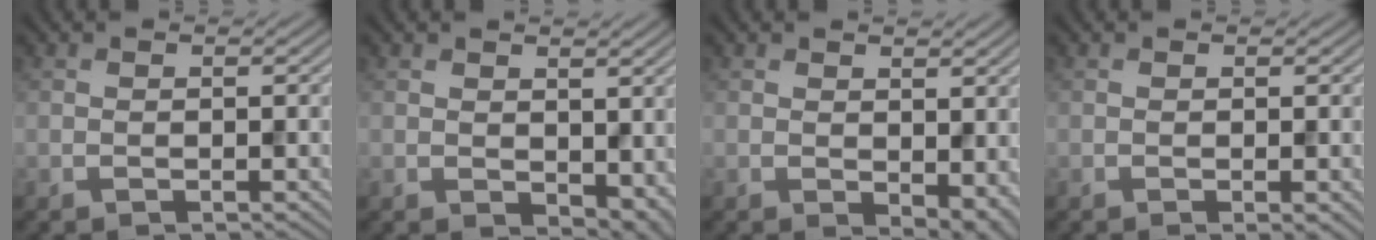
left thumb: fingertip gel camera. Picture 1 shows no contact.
{"total": 4.4, "force": [1.2, 2.9, 3.0], "torque": [-0.054, -0.018, 0.030]}
{"total": 4.4, "force": [-0.1, 2.7, 3.5], "torque": [-0.052, -0.017, 0.008]}
{"total": 1.0, "force": [-0.2, 0.1, 1.0], "torque": [-0.016, -0.007, -0.005]}